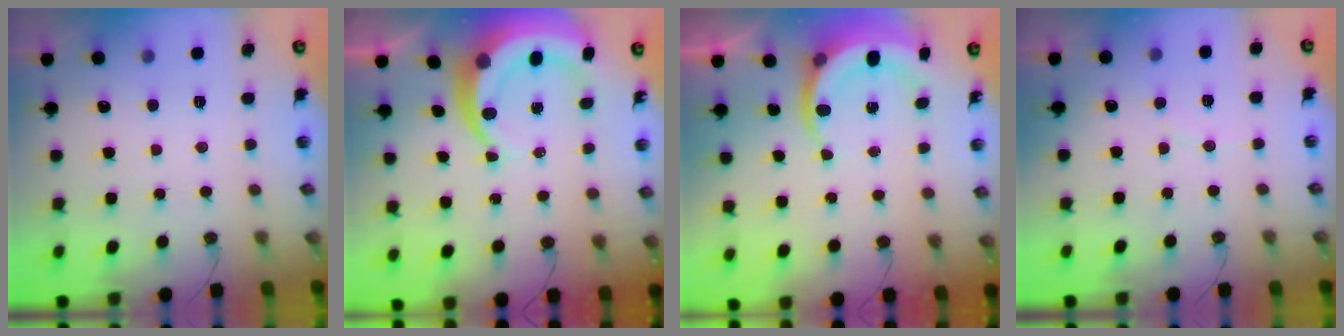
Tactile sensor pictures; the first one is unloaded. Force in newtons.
{"total": 10.6, "press": 10.5, "slide": 1.2}
{"total": 7.0, "press": 6.9, "slide": 1.4}
{"total": 3.2, "press": 3.2, "slide": 0.3}